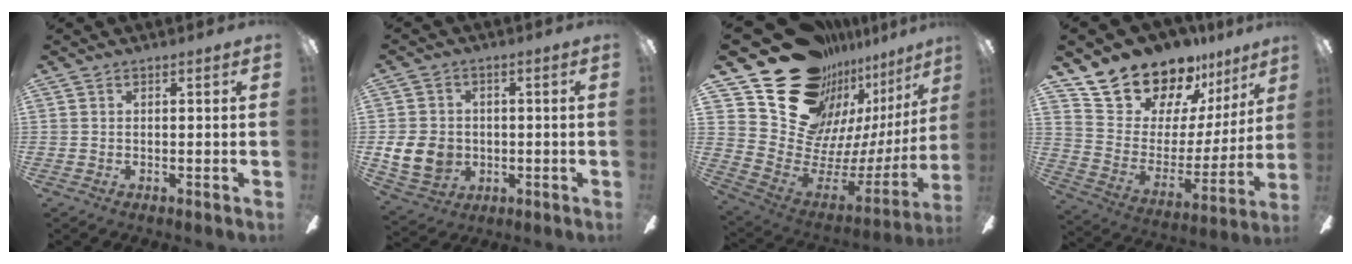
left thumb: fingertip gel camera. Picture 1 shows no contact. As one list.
[{"total": 9.8, "force": [-1.3, 8.2, 5.2], "torque": [-0.126, 0.019, -0.020]}, {"total": 22.3, "force": [16.2, 13.1, 7.8], "torque": [-0.125, -0.125, 0.328]}, {"total": 18.6, "force": [16.5, 7.8, 3.8], "torque": [-0.087, -0.137, 0.306]}]